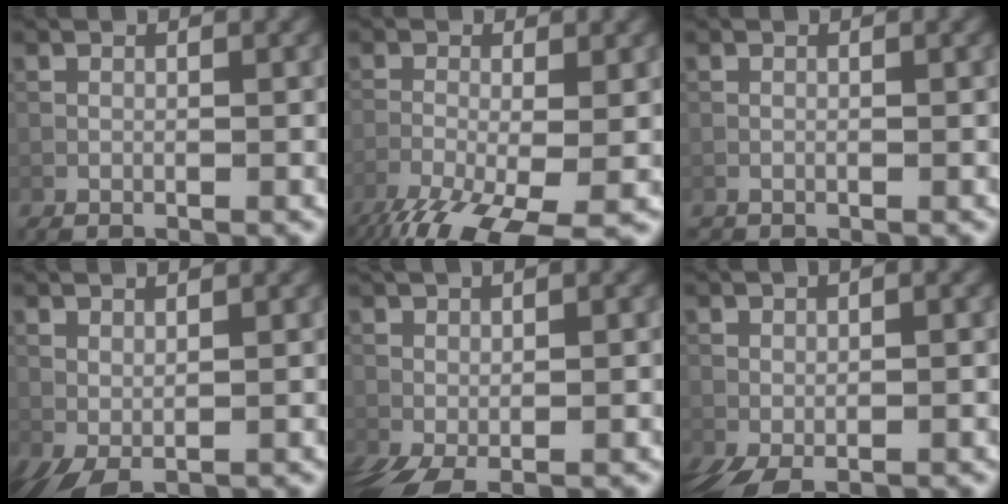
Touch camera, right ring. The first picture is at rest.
{"total": 10.0, "force": [-6.2, 3.1, 7.2], "torque": [-0.152, -0.033, -0.107]}
{"total": 0.0}
{"total": 1.9, "force": [0.3, 0.5, 1.8], "torque": [-0.044, 0.002, 0.008]}
{"total": 4.9, "force": [-1.1, 2.0, 4.4], "torque": [-0.090, 0.004, -0.017]}
{"total": 3.8, "force": [-1.3, 1.5, 3.3], "torque": [-0.064, 0.003, -0.021]}